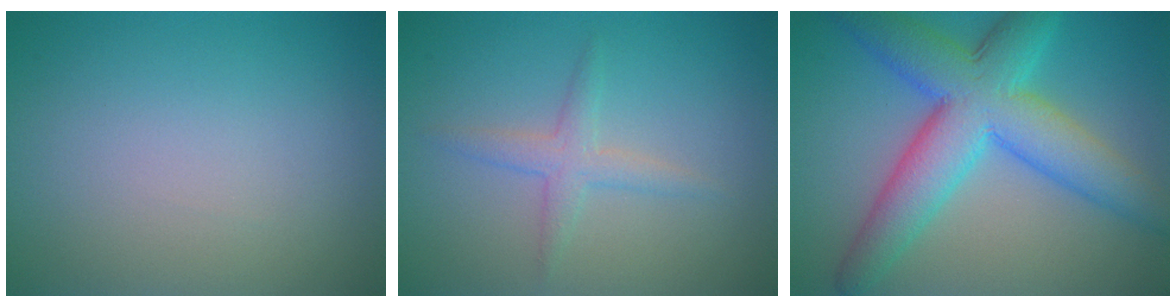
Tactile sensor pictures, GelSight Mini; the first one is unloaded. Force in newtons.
{"total": 2.0, "press": 2.0, "slide": 0.1}
{"total": 9.2, "press": 9.2, "slide": 0.2}